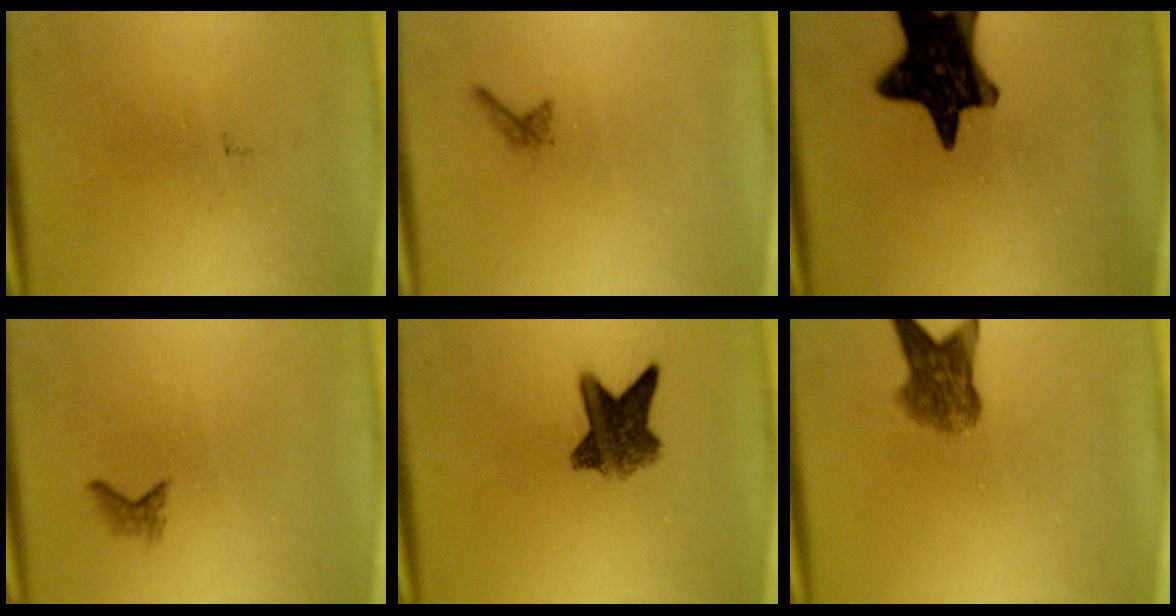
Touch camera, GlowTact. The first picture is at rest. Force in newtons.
{"total": 0.6}
{"total": 15.6}
{"total": 1.0}
{"total": 7.0}
{"total": 5.1}